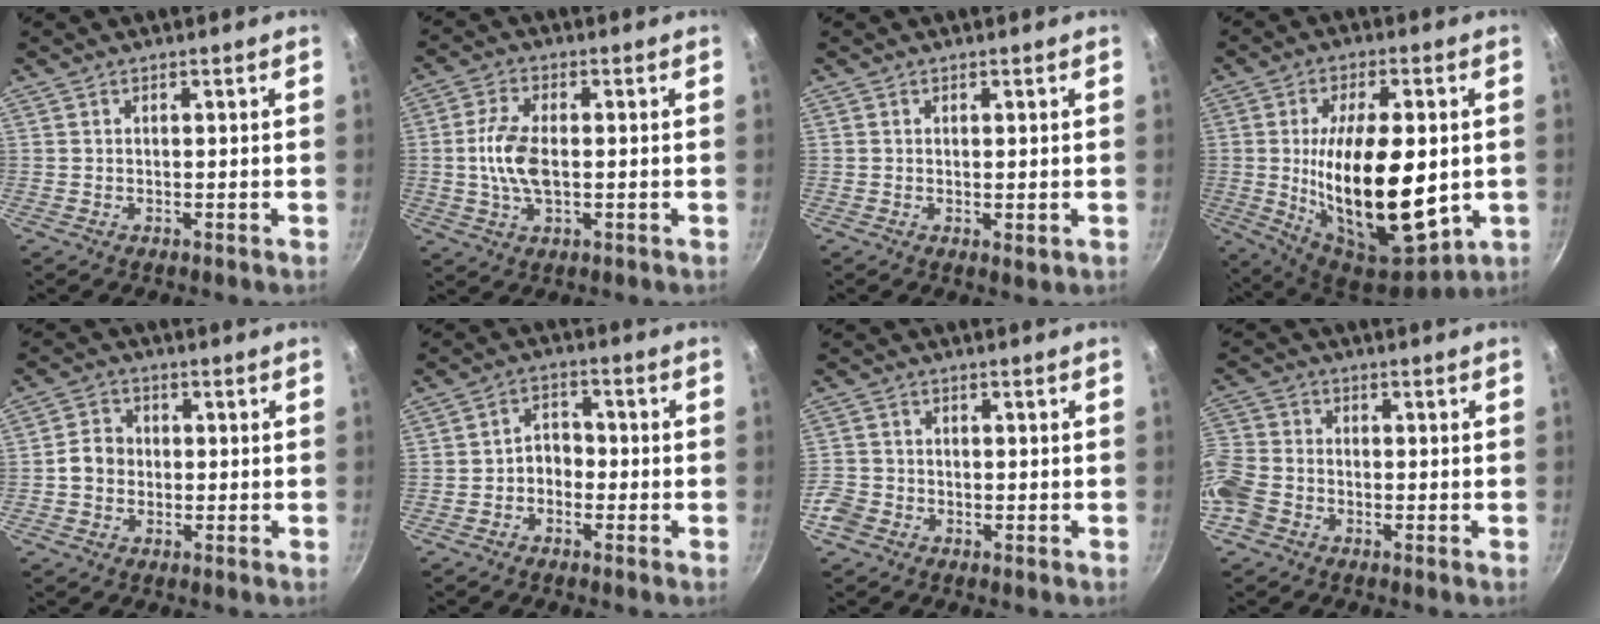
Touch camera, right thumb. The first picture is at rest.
{"total": 8.2, "force": [-0.3, 4.2, 7.0], "torque": [-0.142, 0.009, -0.012]}
{"total": 1.2, "force": [0.0, 0.4, 1.2], "torque": [-0.018, -0.007, 0.000]}
{"total": 24.1, "force": [-1.3, 11.2, 21.3], "torque": [-0.345, -0.013, -0.009]}
{"total": 3.5, "force": [-0.8, 3.0, 1.5], "torque": [-0.013, 0.017, -0.024]}
{"total": 4.3, "force": [-1.6, 3.2, 2.3], "torque": [-0.013, 0.027, -0.033]}
{"total": 5.1, "force": [-2.8, 3.8, 1.9], "torque": [-0.040, 0.022, -0.059]}
{"total": 9.8, "force": [-4.5, 7.2, 4.8], "torque": [-0.103, 0.037, -0.111]}